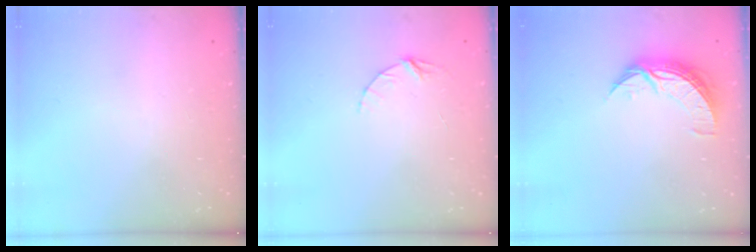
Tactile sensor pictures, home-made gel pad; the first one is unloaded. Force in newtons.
{"total": 3.7, "press": 3.7, "slide": 0.4}
{"total": 8.3, "press": 8.3, "slide": 0.5}